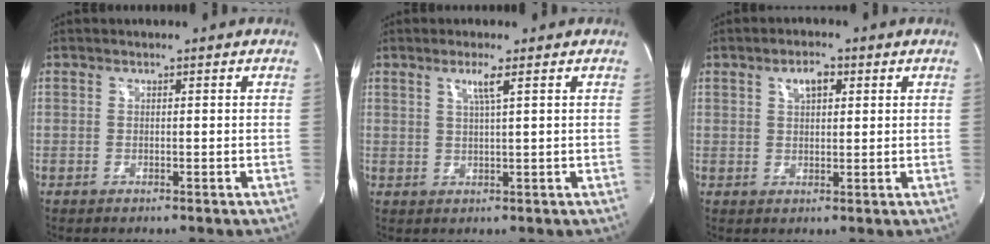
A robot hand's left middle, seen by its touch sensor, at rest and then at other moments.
{"total": 2.6, "force": [1.3, -0.5, 2.3], "torque": [-0.045, -0.003, 0.026]}
{"total": 3.4, "force": [1.6, 1.5, 2.6], "torque": [-0.046, 0.008, 0.027]}